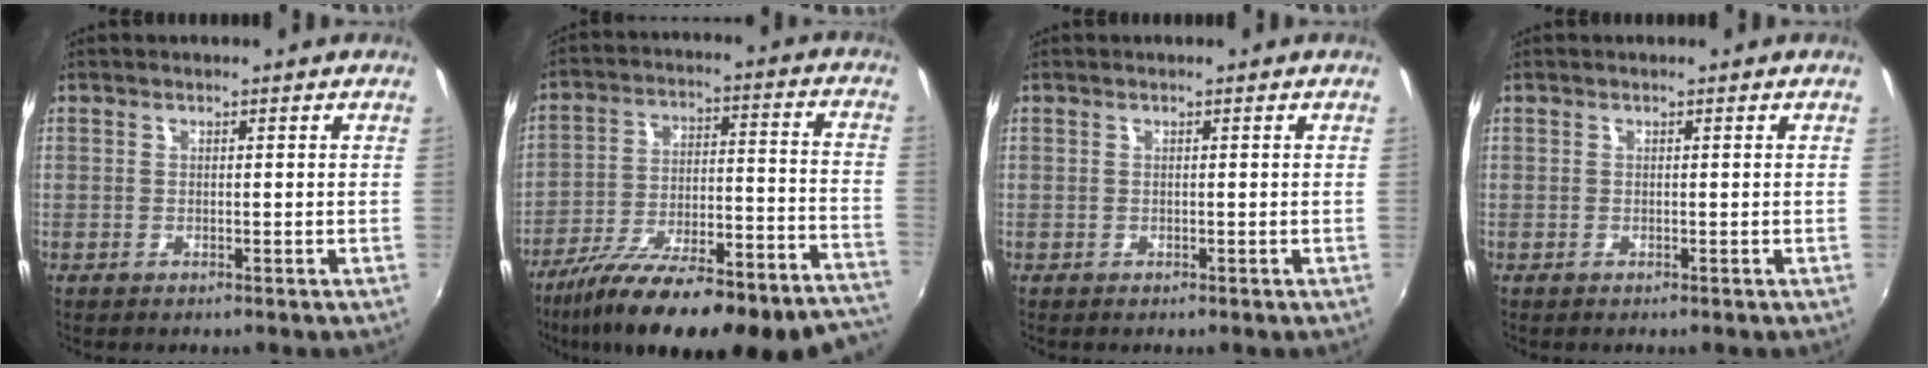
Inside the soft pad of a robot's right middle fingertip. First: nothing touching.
{"total": 31.3, "force": [-26.3, 6.3, 15.8], "torque": [-0.223, -0.045, -0.370]}
{"total": 0.0}
{"total": 0.0}